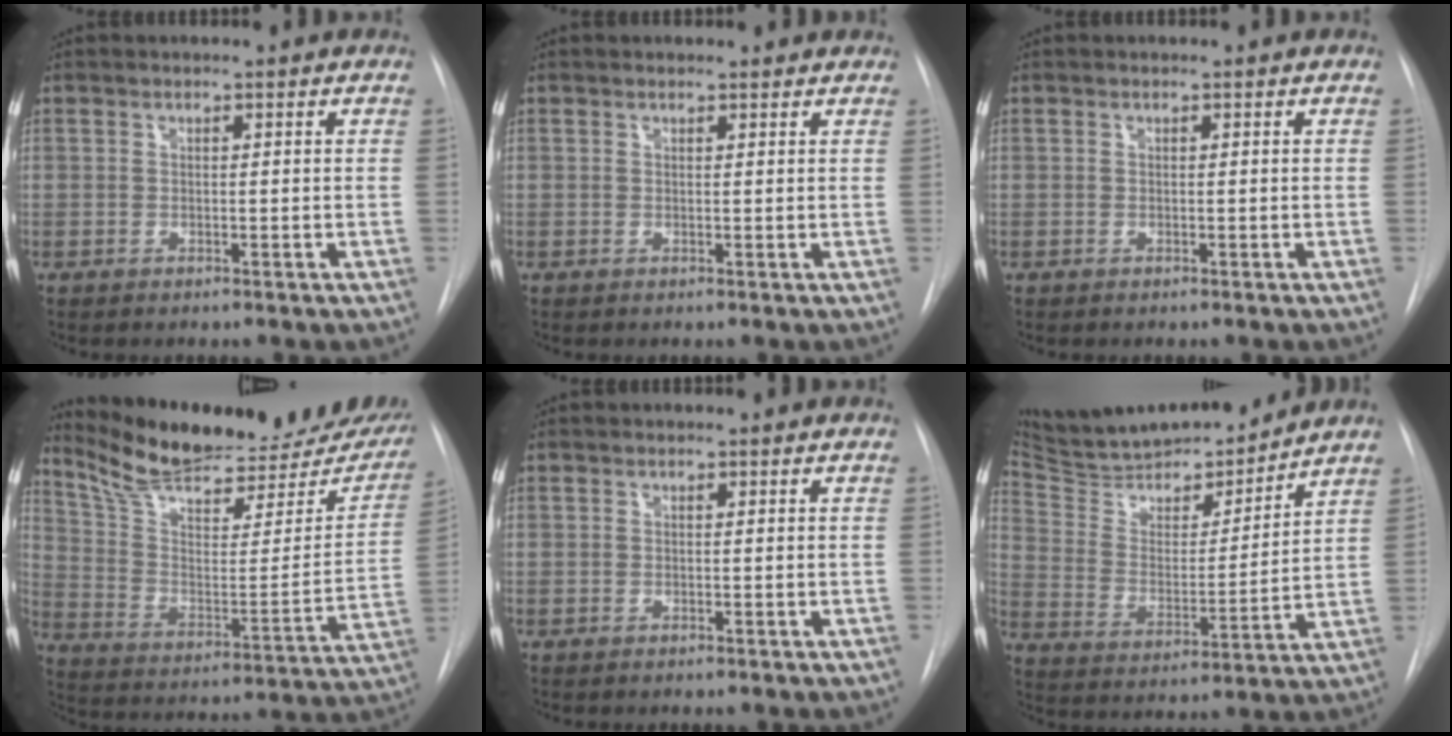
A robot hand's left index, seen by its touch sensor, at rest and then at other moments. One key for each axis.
{"total": 2.2, "fx": 2.0, "fy": 0.6, "fz": 0.3, "tx": -0.009, "ty": 0.010, "tz": 0.019}
{"total": 0.0}
{"total": 24.7, "fx": 21.7, "fy": 5.9, "fz": 10.2, "tx": -0.149, "ty": -0.040, "tz": 0.305}
{"total": 0.0}
{"total": 19.0, "fx": 17.6, "fy": 3.4, "fz": 6.2, "tx": -0.099, "ty": -0.007, "tz": 0.291}